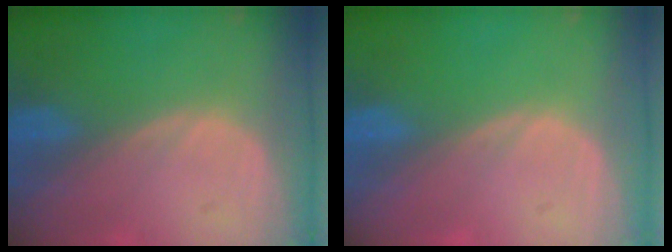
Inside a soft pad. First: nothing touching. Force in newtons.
{"total": 0.0}